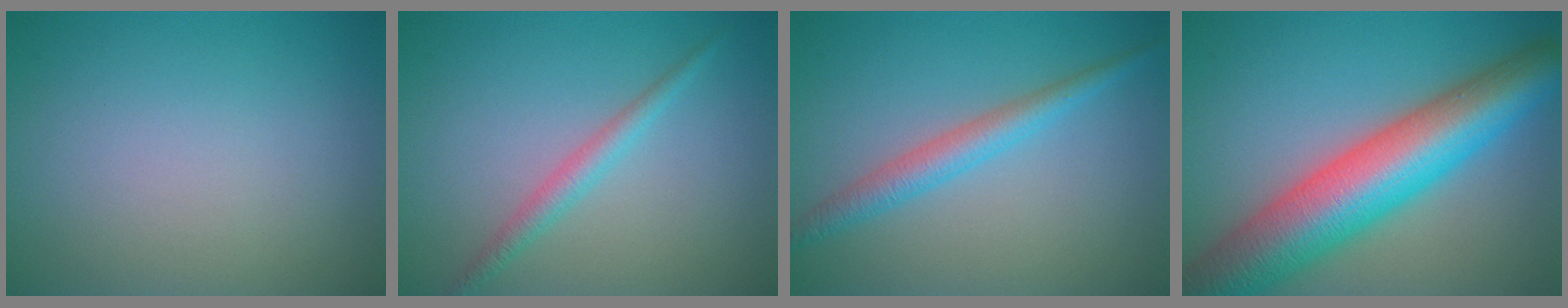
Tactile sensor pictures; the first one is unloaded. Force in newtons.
{"total": 2.0, "press": 2.0, "slide": 0.1}
{"total": 2.9, "press": 2.9, "slide": 0.0}
{"total": 12.0, "press": 12.0, "slide": 0.7}